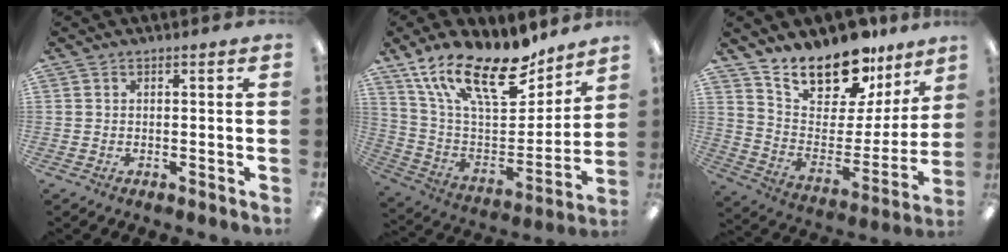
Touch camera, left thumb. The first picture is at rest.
{"total": 21.8, "force": [15.1, 8.5, 13.3], "torque": [-0.243, -0.092, 0.266]}
{"total": 18.9, "force": [15.7, 7.8, 7.0], "torque": [-0.122, -0.121, 0.280]}